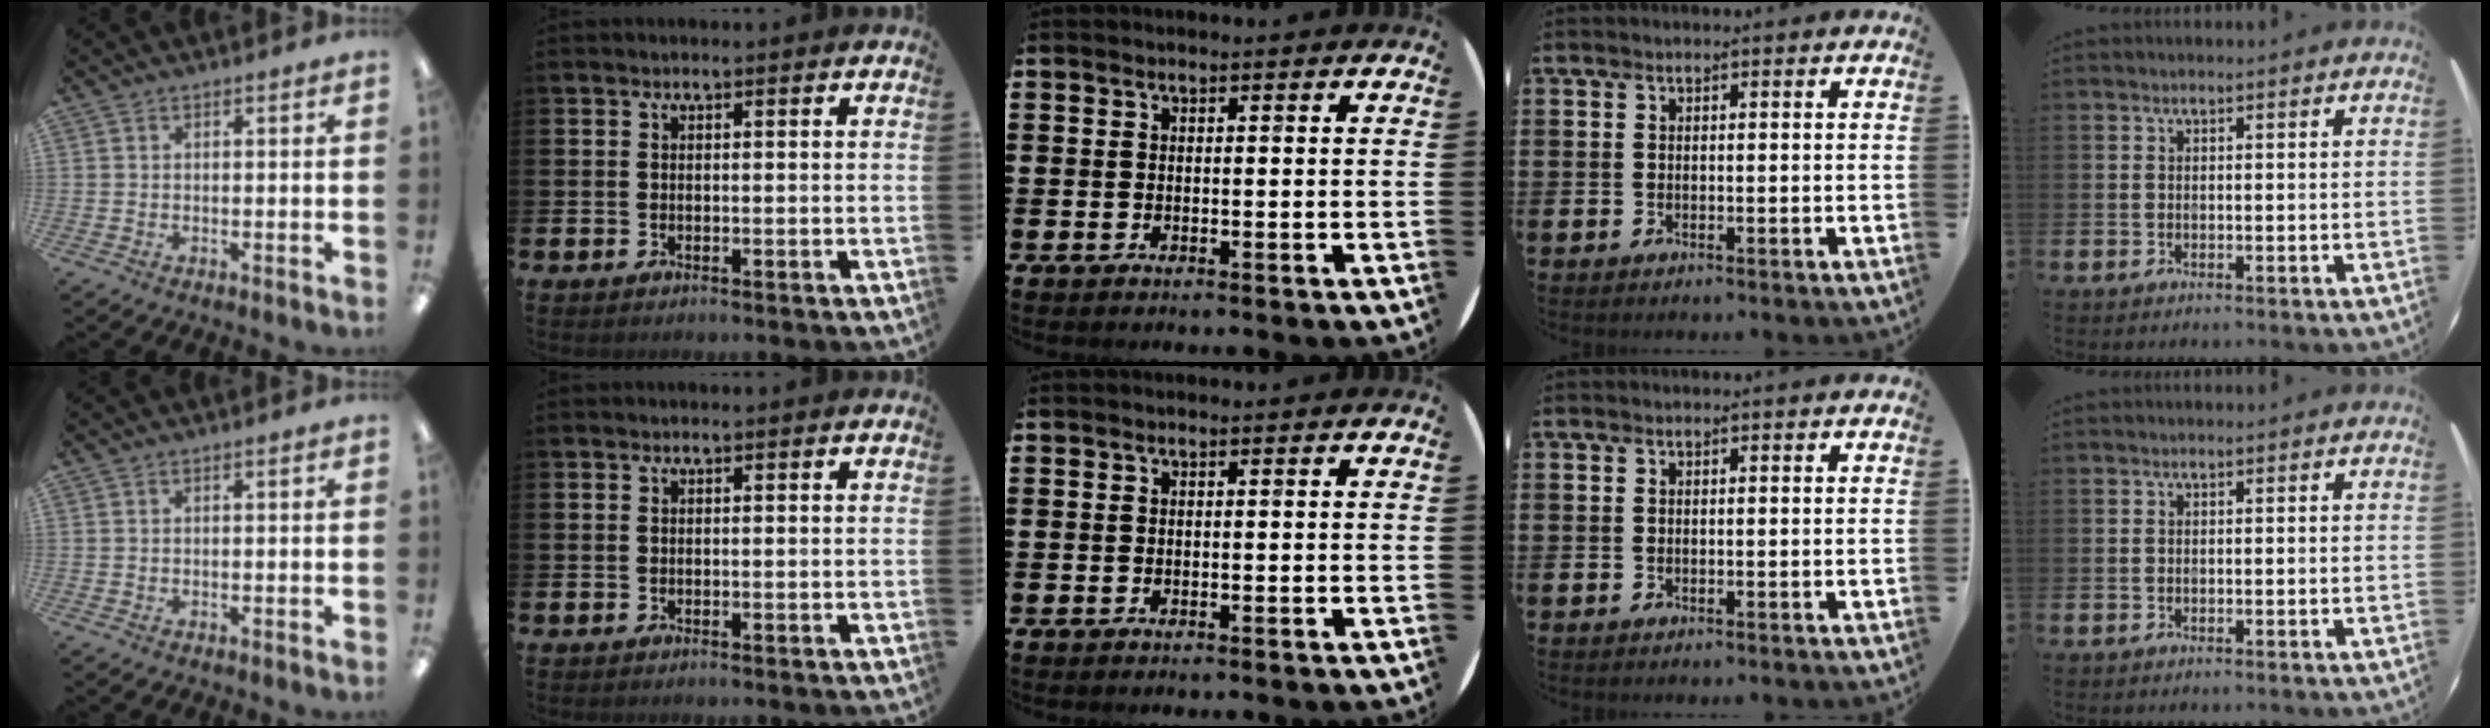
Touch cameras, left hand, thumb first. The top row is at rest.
{}